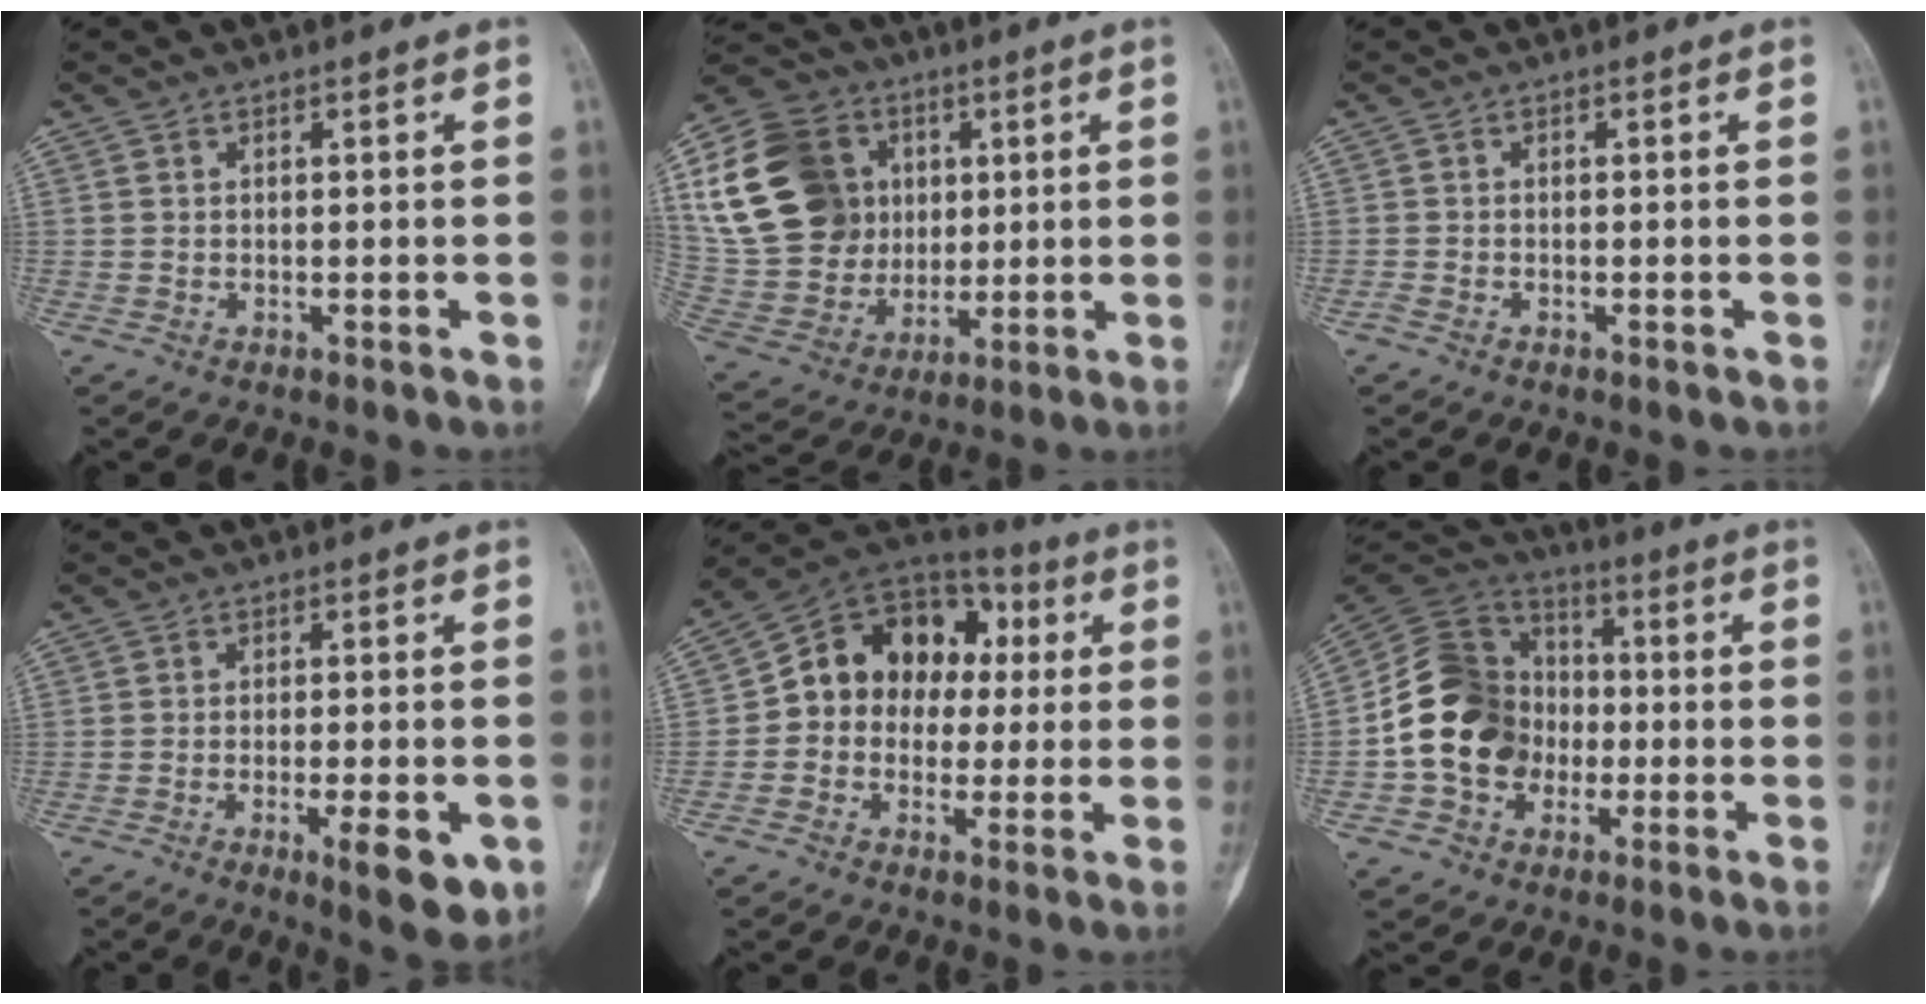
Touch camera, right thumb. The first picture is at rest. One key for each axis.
{"total": 22.2, "fx": 5.5, "fy": 18.1, "fz": 11.6, "tx": -0.210, "ty": 0.012, "tz": 0.115}
{"total": 0.9, "fx": -0.7, "fy": 0.4, "fz": 0.5, "tx": -0.013, "ty": 0.002, "tz": -0.014}
{"total": 8.6, "fx": -3.1, "fy": 2.6, "fz": 7.6, "tx": -0.098, "ty": -0.008, "tz": -0.040}
{"total": 15.5, "fx": 0.8, "fy": 12.6, "fz": 9.0, "tx": -0.097, "ty": 0.045, "tz": 0.004}
{"total": 16.6, "fx": -2.7, "fy": 13.7, "fz": 9.0, "tx": -0.130, "ty": 0.032, "tz": -0.055}